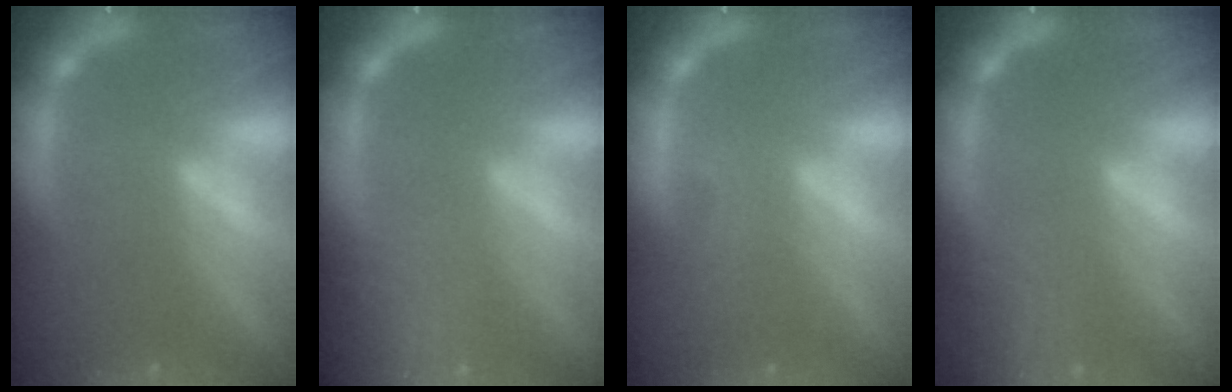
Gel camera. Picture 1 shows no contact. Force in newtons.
{"total": 9.1}
{"total": 1.4}
{"total": 4.5}